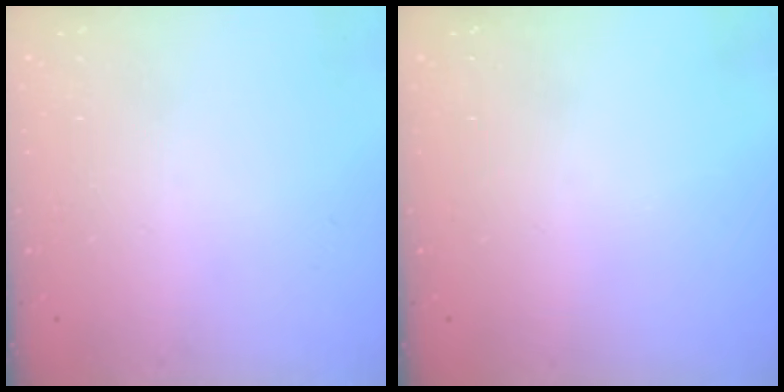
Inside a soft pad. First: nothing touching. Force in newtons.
{"total": 0.0}